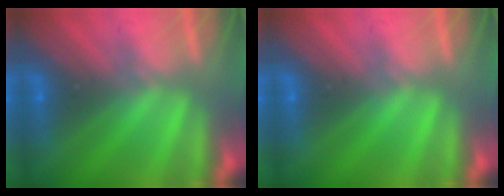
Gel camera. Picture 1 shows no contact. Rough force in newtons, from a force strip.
{"total": 0.0}